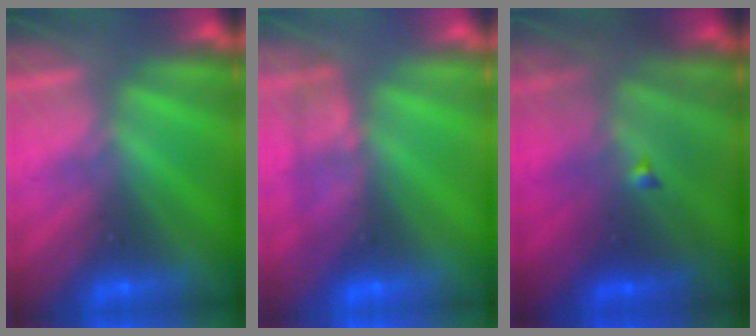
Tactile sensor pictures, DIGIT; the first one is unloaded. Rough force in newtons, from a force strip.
{"total": 2.4}
{"total": 4.4}